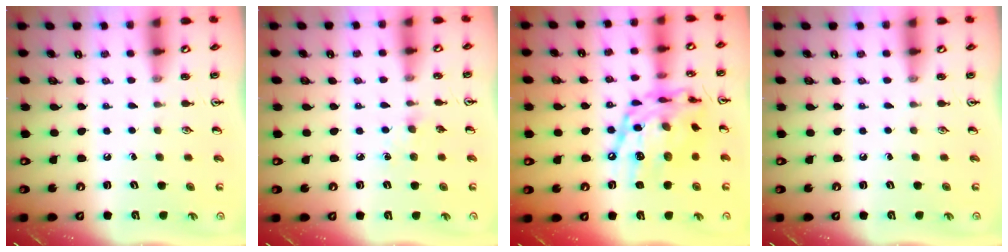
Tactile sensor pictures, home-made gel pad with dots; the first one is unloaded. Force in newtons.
{"total": 4.6, "press": 4.6, "slide": 0.5}
{"total": 20.0, "press": 19.9, "slide": 1.6}
{"total": 0.0}